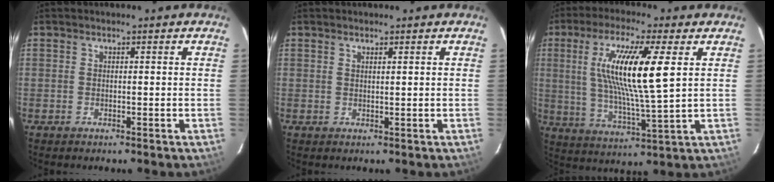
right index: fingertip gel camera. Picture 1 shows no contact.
{"total": 0.8, "force": [0.6, -0.1, 0.5], "torque": [-0.009, -0.002, 0.011]}
{"total": 15.4, "force": [3.9, 1.5, 14.8], "torque": [-0.275, -0.005, 0.075]}